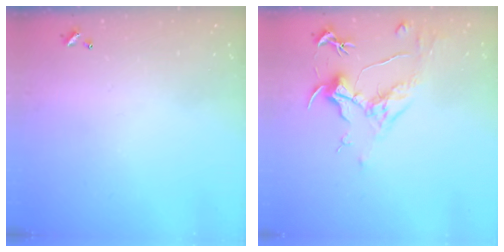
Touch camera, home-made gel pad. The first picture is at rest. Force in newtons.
{"total": 1.5, "press": 1.3, "slide": 0.8}